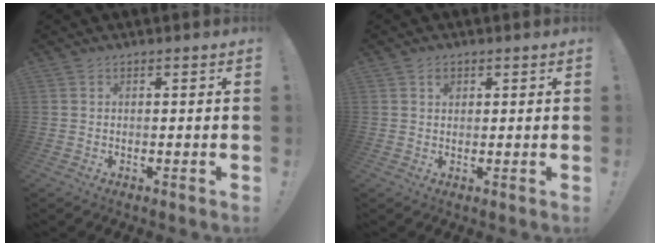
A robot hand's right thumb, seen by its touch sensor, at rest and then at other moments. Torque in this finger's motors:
{"motor_torque": [0.09, 0.31, -0.05, 0.10, 0.01]}